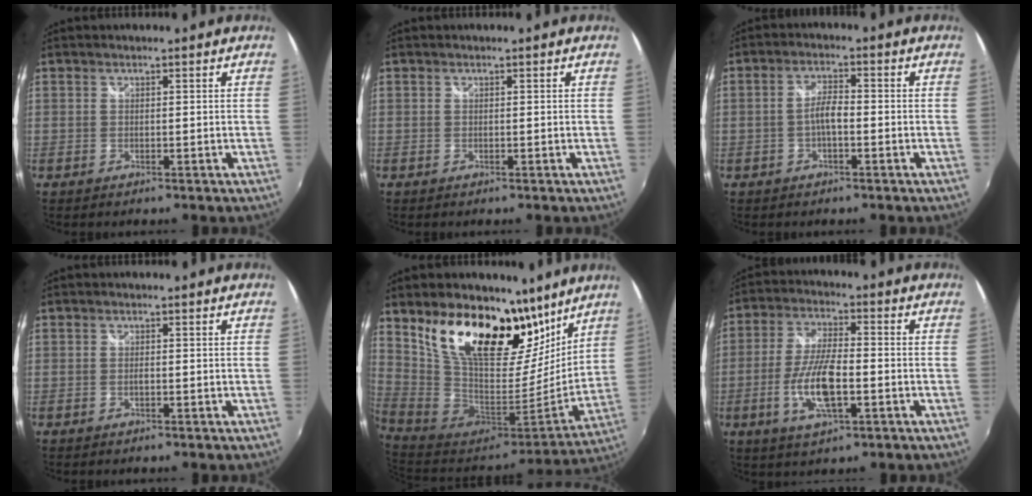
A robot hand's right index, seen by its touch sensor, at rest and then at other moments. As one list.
[{"total": 0.0}, {"total": 3.4, "force": [-1.1, 1.0, 3.0], "torque": [-0.061, 0.009, -0.021]}, {"total": 0.0}, {"total": 24.7, "force": [14.3, 12.3, 16.0], "torque": [-0.296, 0.008, 0.261]}, {"total": 10.7, "force": [-3.0, 3.2, 9.7], "torque": [-0.198, -0.005, -0.059]}]